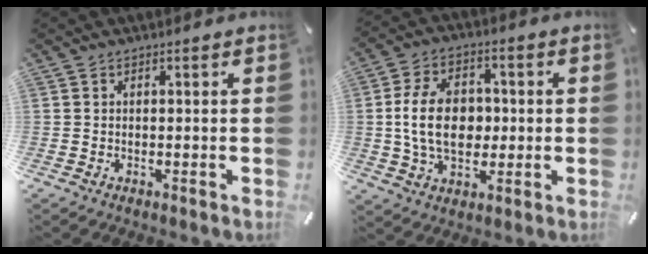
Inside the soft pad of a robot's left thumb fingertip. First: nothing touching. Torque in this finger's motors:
{"motor_torque": [1.87, 1.94, 1.72, 0.01, 0.38]}